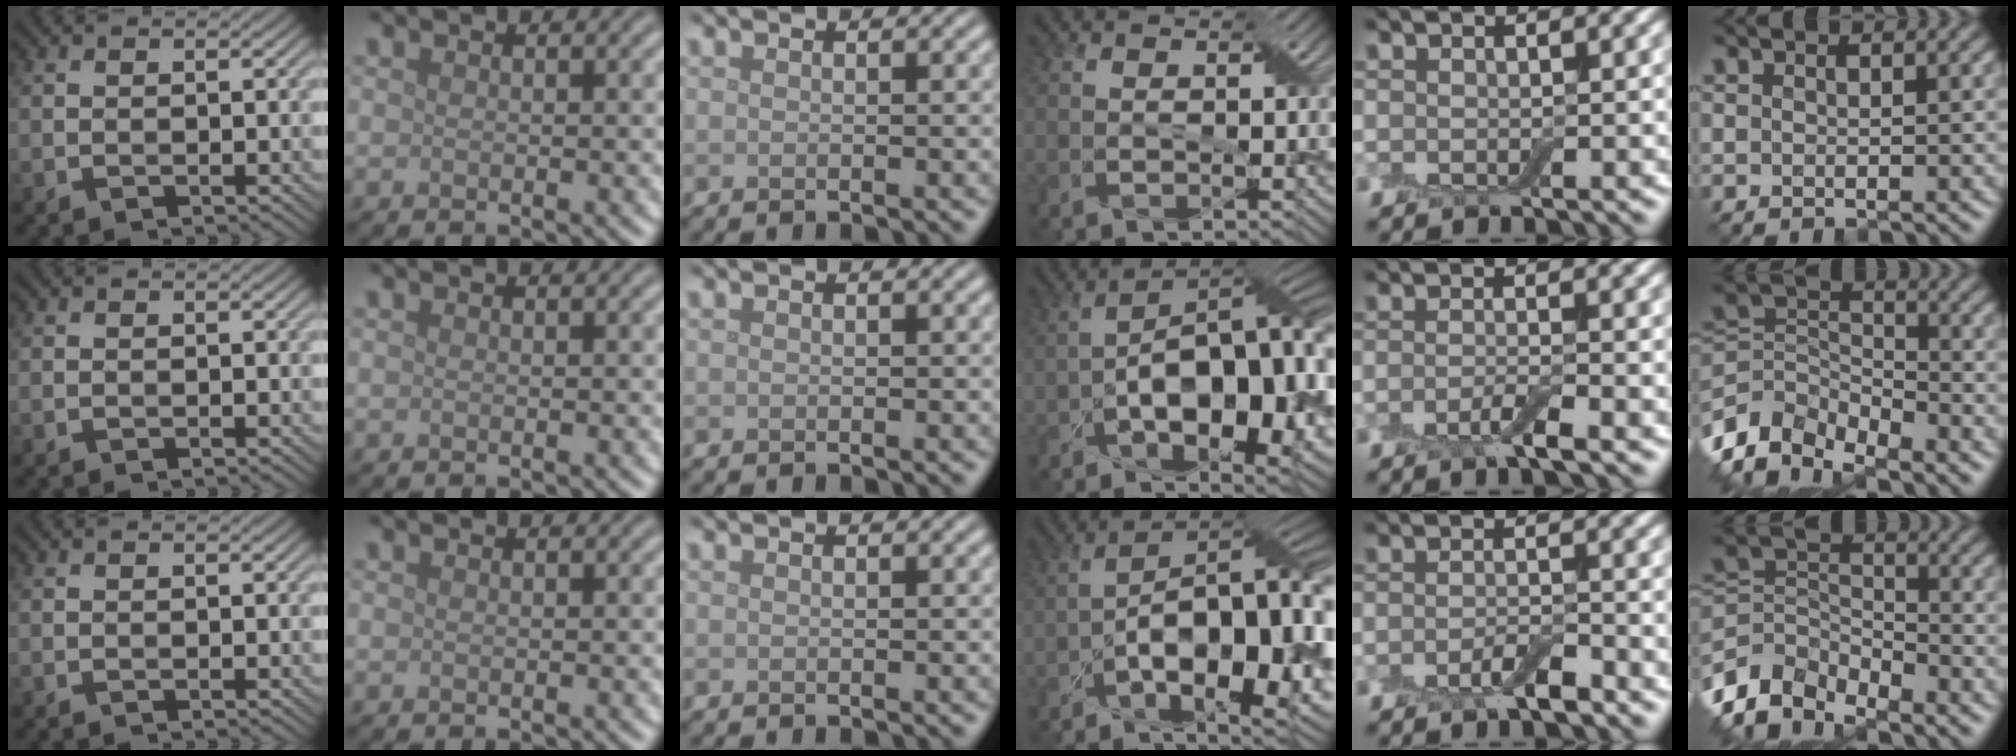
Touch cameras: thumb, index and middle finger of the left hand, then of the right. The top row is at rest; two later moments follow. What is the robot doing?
{"motion": "pour", "object": "bowl"}